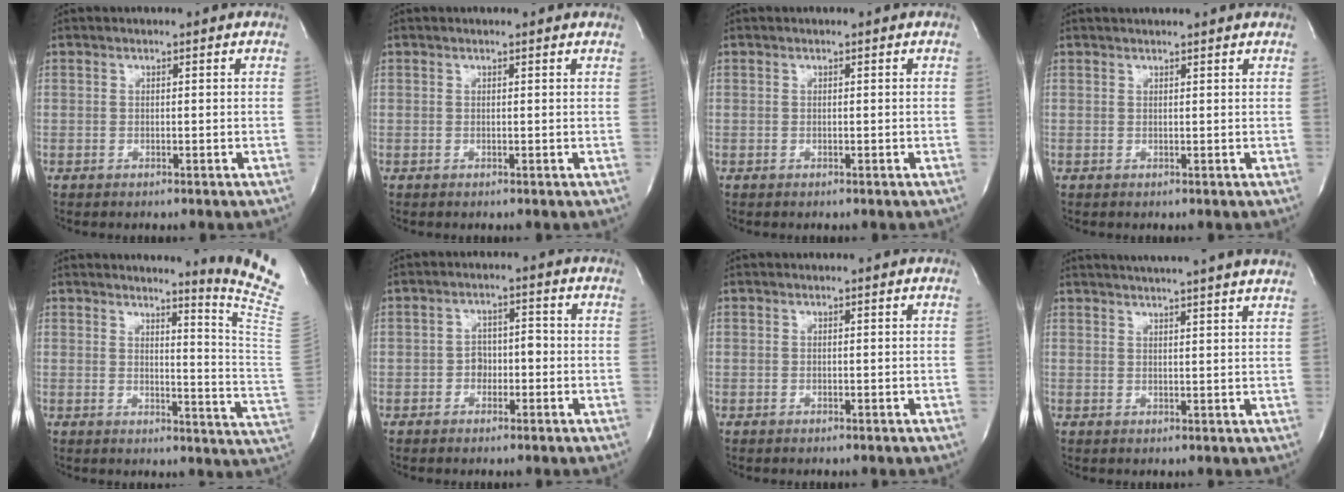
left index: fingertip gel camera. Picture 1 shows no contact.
{"total": 1.2, "force": [1.2, 0.0, 0.2], "torque": [-0.014, -0.001, 0.009]}
{"total": 0.0}
{"total": 4.8, "force": [4.5, 0.0, 1.7], "torque": [-0.023, 0.025, 0.051]}
{"total": 11.7, "force": [10.2, -4.4, 3.4], "torque": [-0.053, -0.144, 0.108]}
{"total": 3.1, "force": [-1.1, 2.2, 1.9], "torque": [-0.025, 0.014, -0.020]}
{"total": 0.0}
{"total": 15.4, "force": [13.9, -0.7, 6.7], "torque": [-0.116, 0.000, 0.171]}